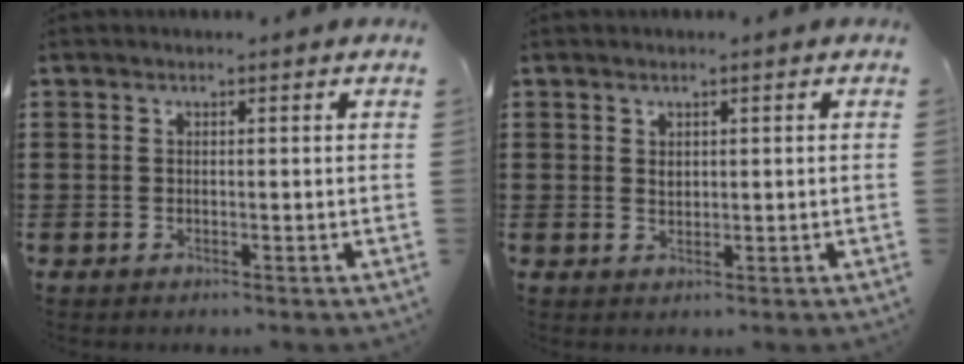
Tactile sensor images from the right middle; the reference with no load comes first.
{"total": 1.3, "force": [0.7, 0.9, 0.6], "torque": [-0.006, 0.000, 0.010]}